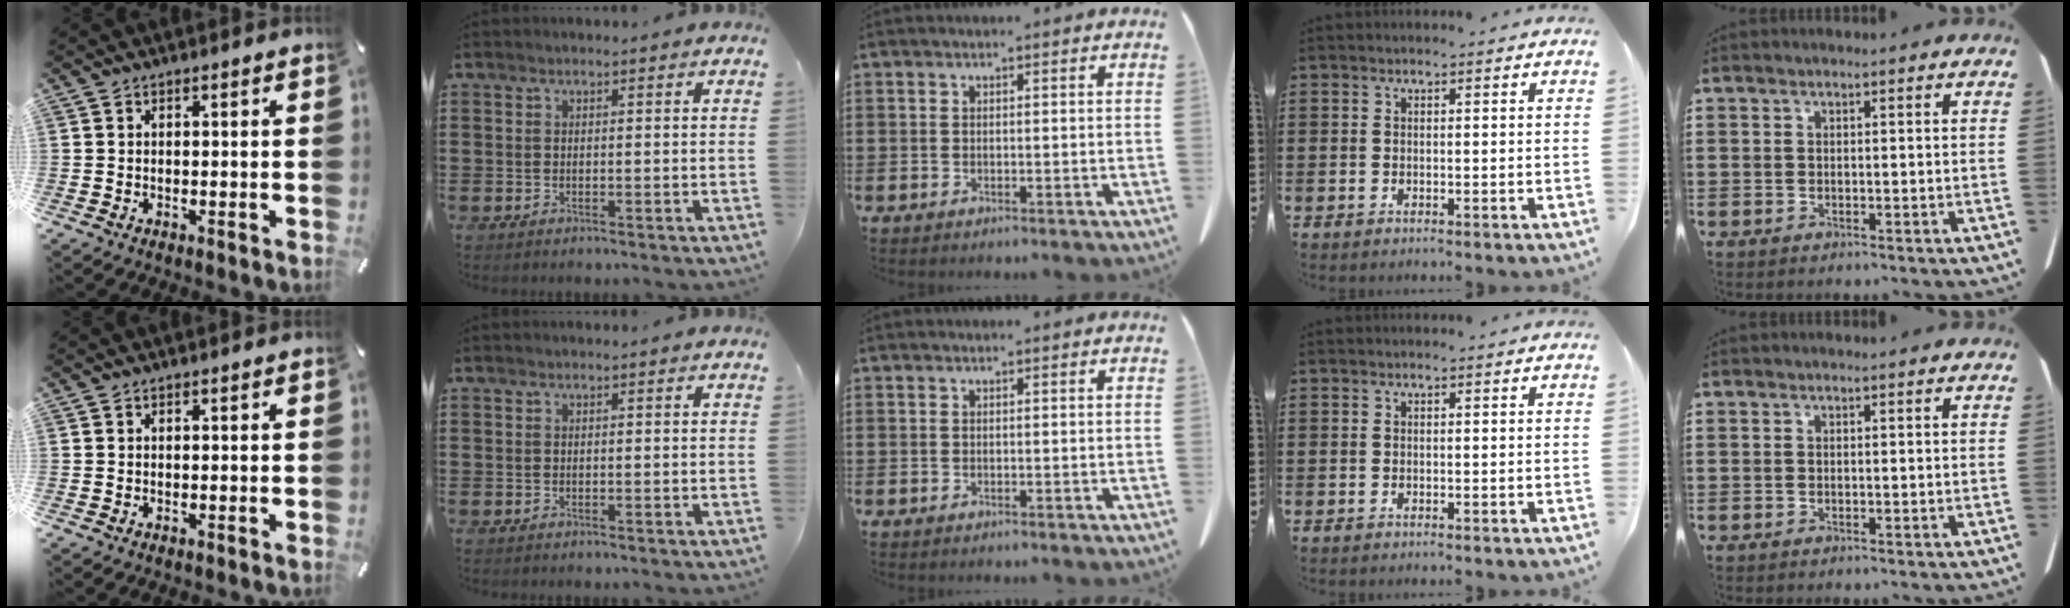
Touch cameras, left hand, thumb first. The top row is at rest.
{}